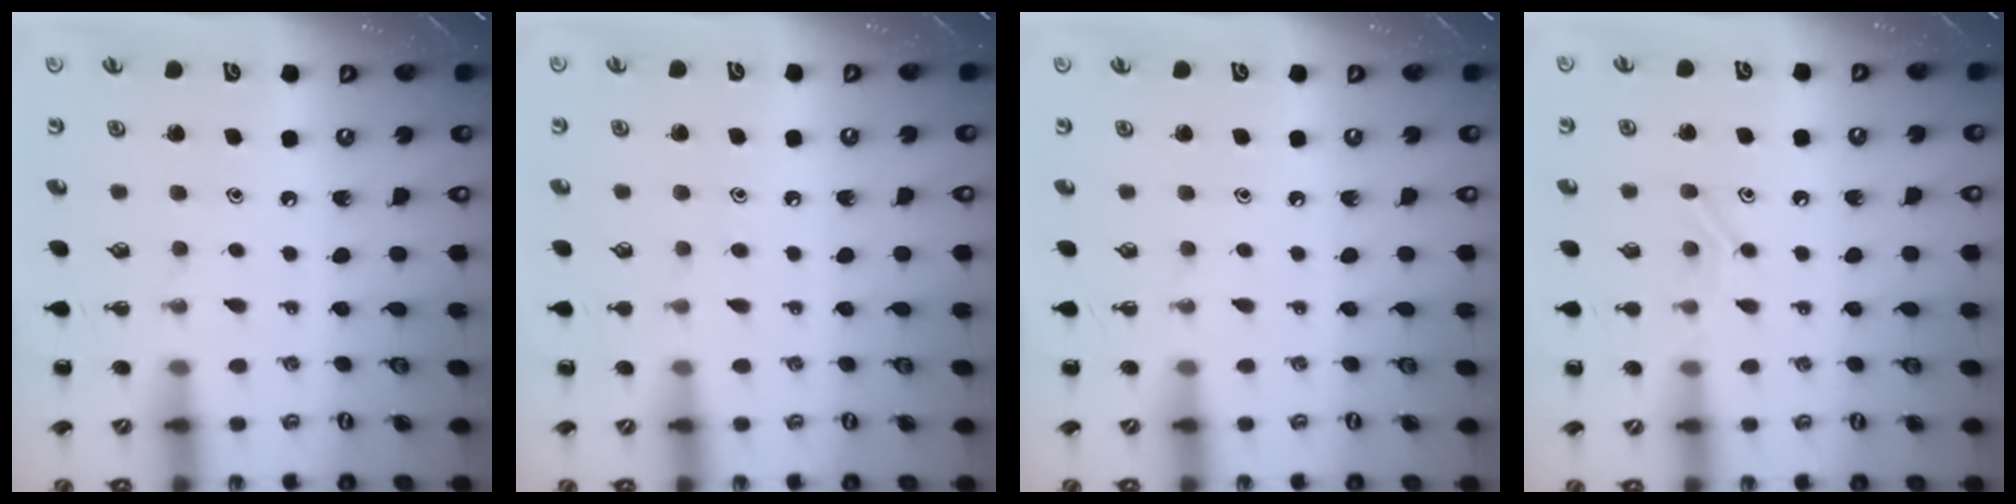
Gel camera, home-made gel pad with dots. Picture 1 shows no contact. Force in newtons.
{"total": 5.4, "press": 4.9, "slide": 2.2}
{"total": 0.0}
{"total": 8.9, "press": 8.7, "slide": 1.7}